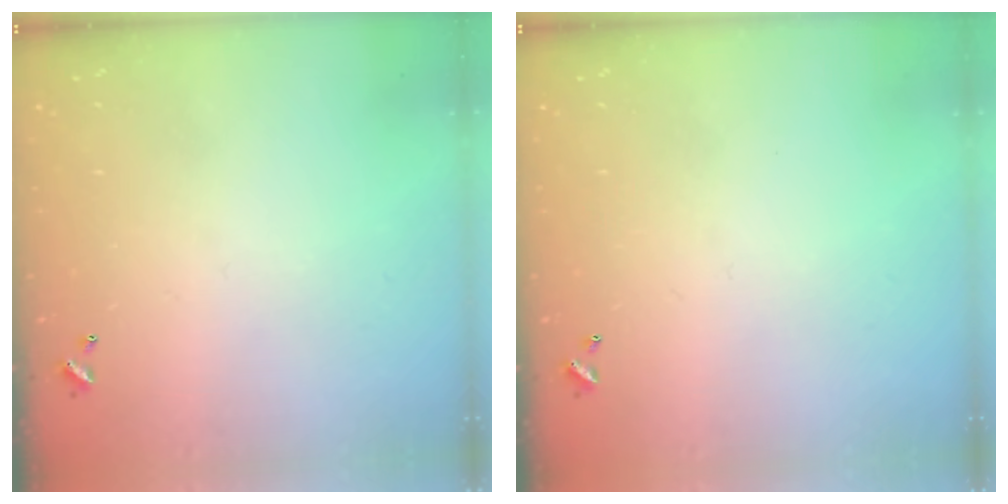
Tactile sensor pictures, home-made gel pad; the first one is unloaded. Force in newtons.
{"total": 0.0}